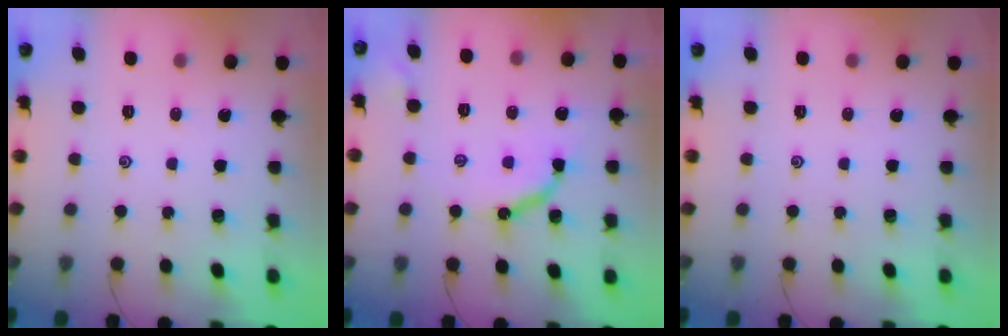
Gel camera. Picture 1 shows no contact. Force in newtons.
{"total": 9.3, "press": 9.3, "slide": 0.1}
{"total": 0.0}